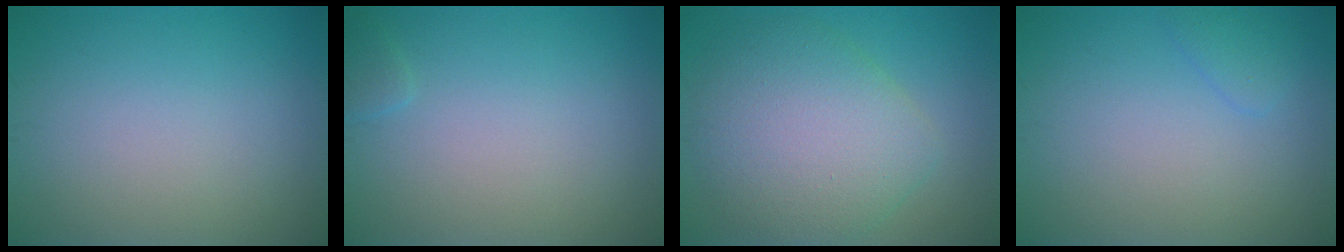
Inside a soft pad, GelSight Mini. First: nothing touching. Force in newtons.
{"total": 0.7, "press": 0.7, "slide": 0.1}
{"total": 7.5, "press": 7.5, "slide": 0.6}
{"total": 1.2, "press": 1.2, "slide": 0.1}